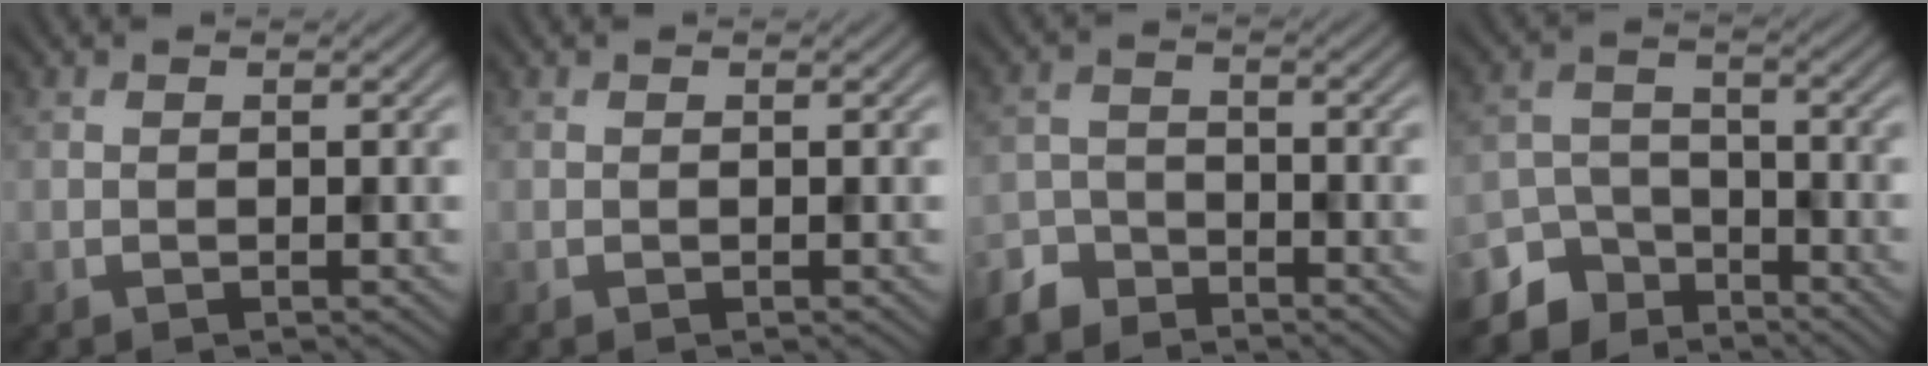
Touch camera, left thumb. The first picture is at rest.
{"total": 0.0}
{"total": 4.3, "force": [-3.7, 2.0, 0.9], "torque": [-0.017, -0.003, -0.088]}
{"total": 7.7, "force": [-6.0, 4.5, 1.9], "torque": [-0.048, -0.012, -0.118]}